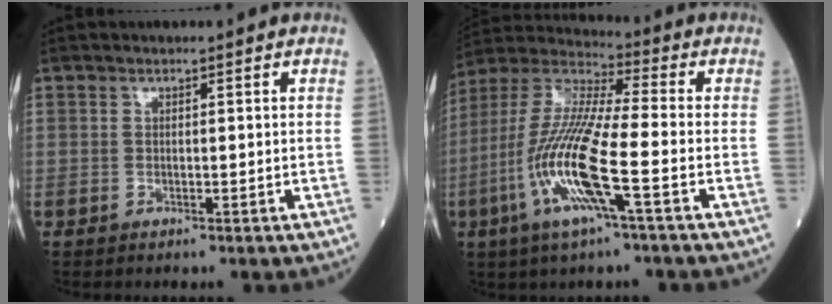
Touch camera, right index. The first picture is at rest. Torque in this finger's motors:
{"motor_torque": [1.86, -0.28, 1.05, 0.21]}